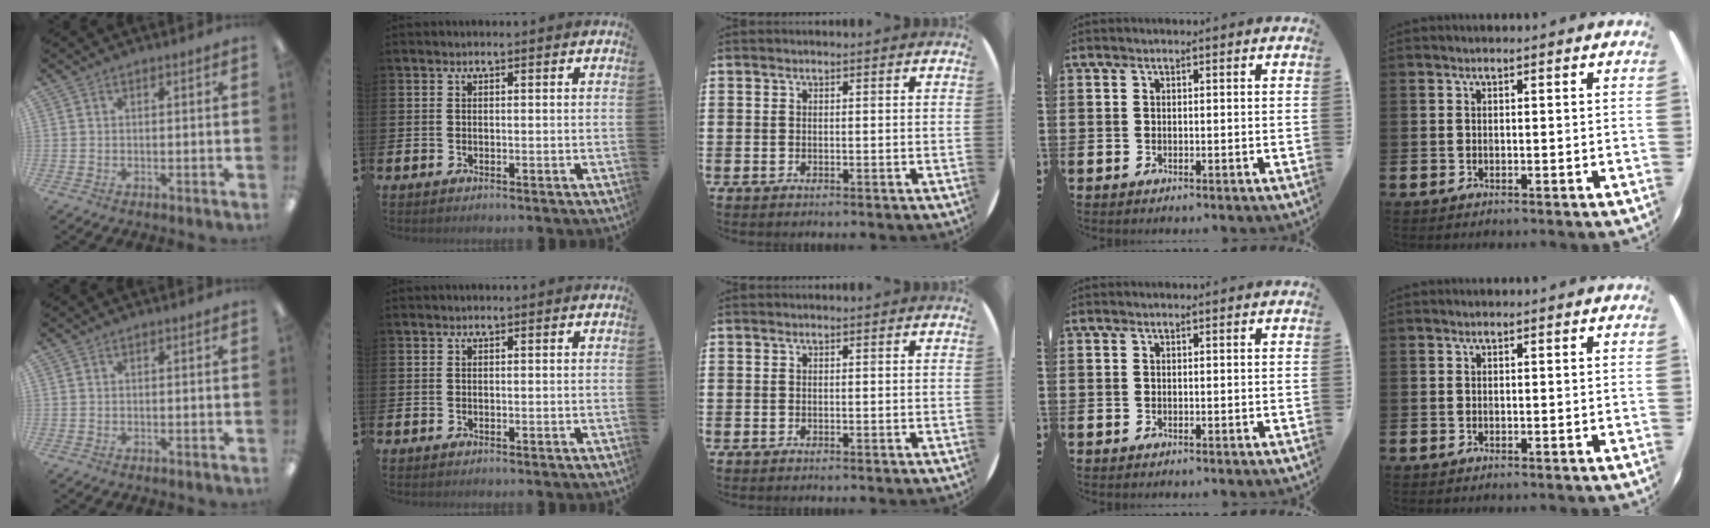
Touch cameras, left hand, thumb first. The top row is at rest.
{}